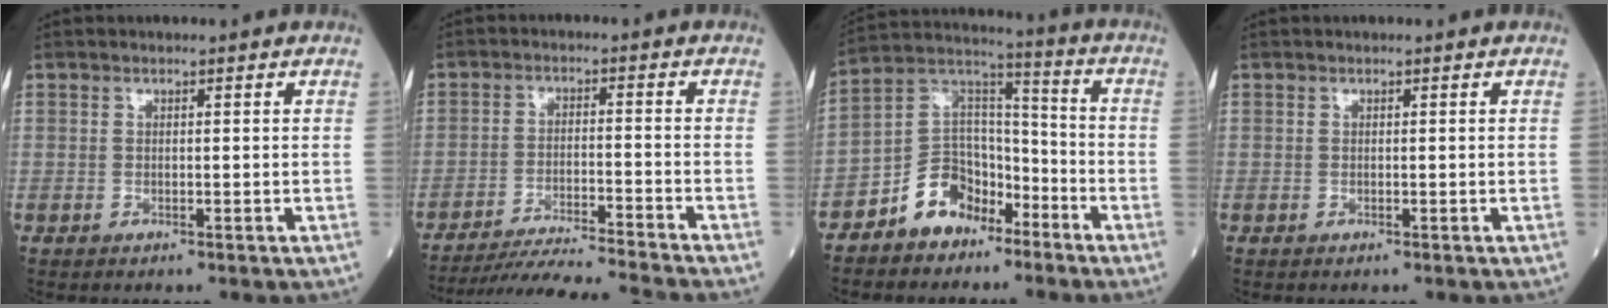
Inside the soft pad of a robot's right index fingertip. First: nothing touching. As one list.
[{"total": 14.0, "force": [-13.0, -2.0, 4.6], "torque": [-0.058, -0.026, -0.206]}, {"total": 9.8, "force": [-6.2, 6.7, 3.5], "torque": [-0.073, 0.044, -0.115]}, {"total": 0.0}]